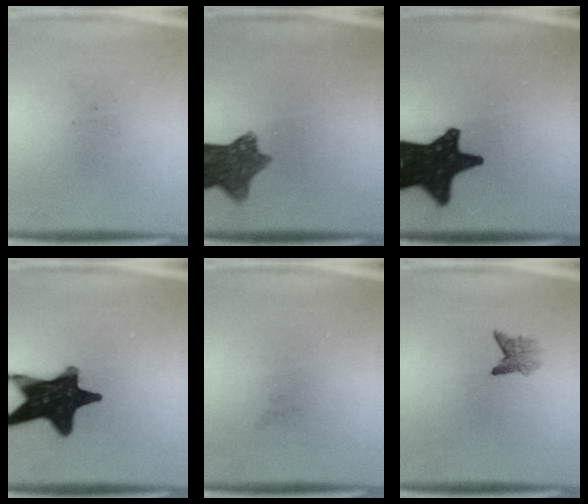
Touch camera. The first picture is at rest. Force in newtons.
{"total": 9.1}
{"total": 18.9}
{"total": 19.2}
{"total": 0.0}
{"total": 2.0}